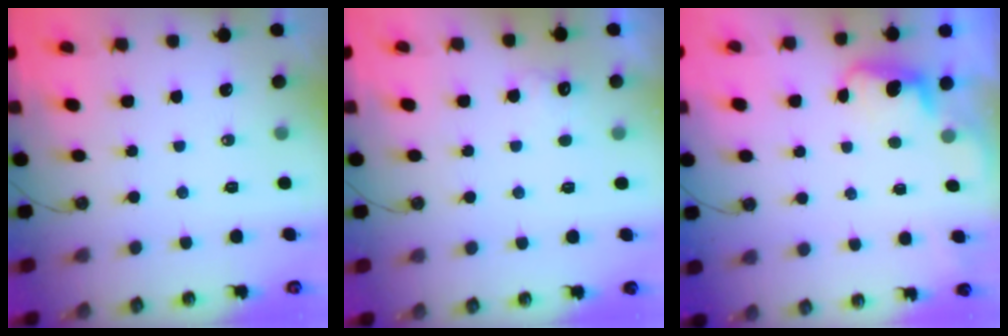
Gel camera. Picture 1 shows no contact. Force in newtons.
{"total": 5.1, "press": 5.0, "slide": 1.1}
{"total": 1.4, "press": 1.2, "slide": 0.8}